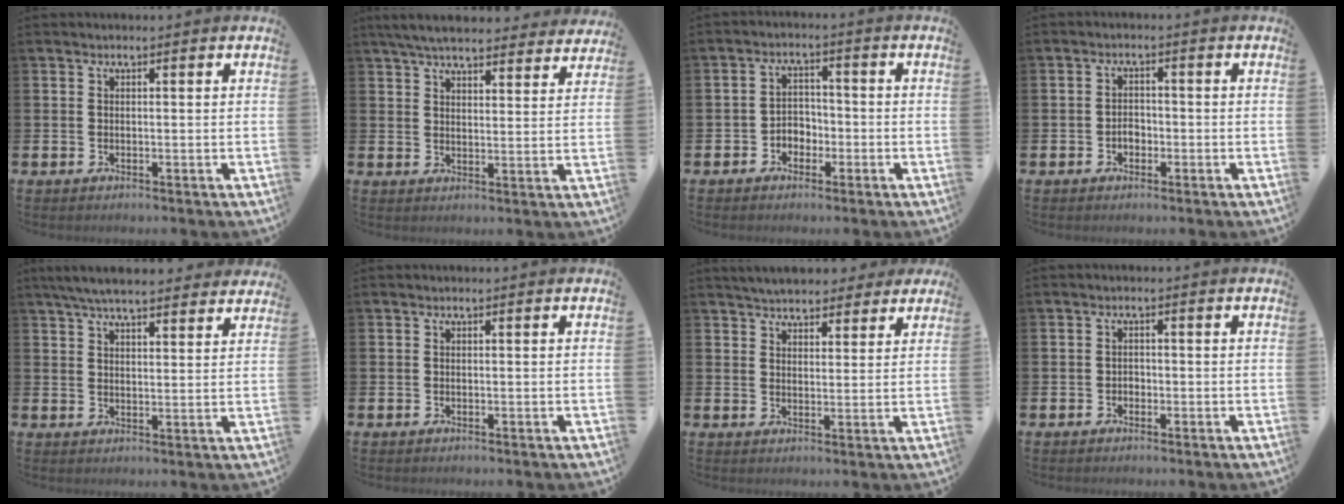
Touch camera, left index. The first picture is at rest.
{"total": 6.1, "force": [5.8, 1.2, 1.6], "torque": [-0.046, -0.025, 0.105]}
{"total": 2.9, "force": [-1.8, 2.2, 0.8], "torque": [-0.021, 0.008, -0.043]}
{"total": 2.0, "force": [-0.8, 1.5, 1.0], "torque": [-0.013, 0.000, -0.019]}
{"total": 6.2, "force": [5.8, 1.0, 2.1], "torque": [-0.052, -0.019, 0.105]}
{"total": 0.0}
{"total": 5.2, "force": [4.9, 1.5, 0.7], "torque": [-0.027, -0.019, 0.090]}
{"total": 1.1, "force": [-0.6, 0.9, 0.3], "torque": [-0.006, 0.003, -0.014]}